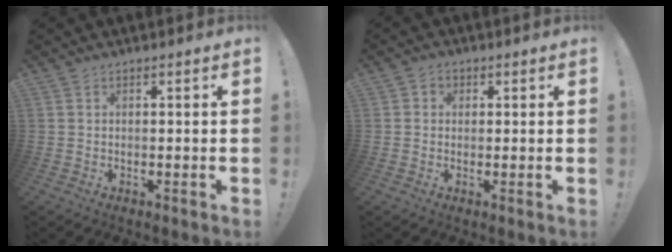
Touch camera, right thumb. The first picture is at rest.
{"total": 2.0, "force": [0.1, 1.9, 0.7], "torque": [-0.010, 0.004, 0.001]}